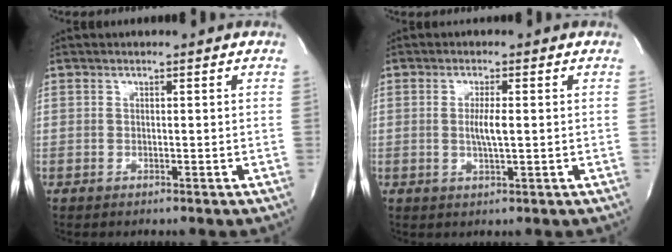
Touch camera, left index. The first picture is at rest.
{"total": 3.1, "force": [0.0, 0.2, 3.1], "torque": [-0.061, -0.003, 0.002]}